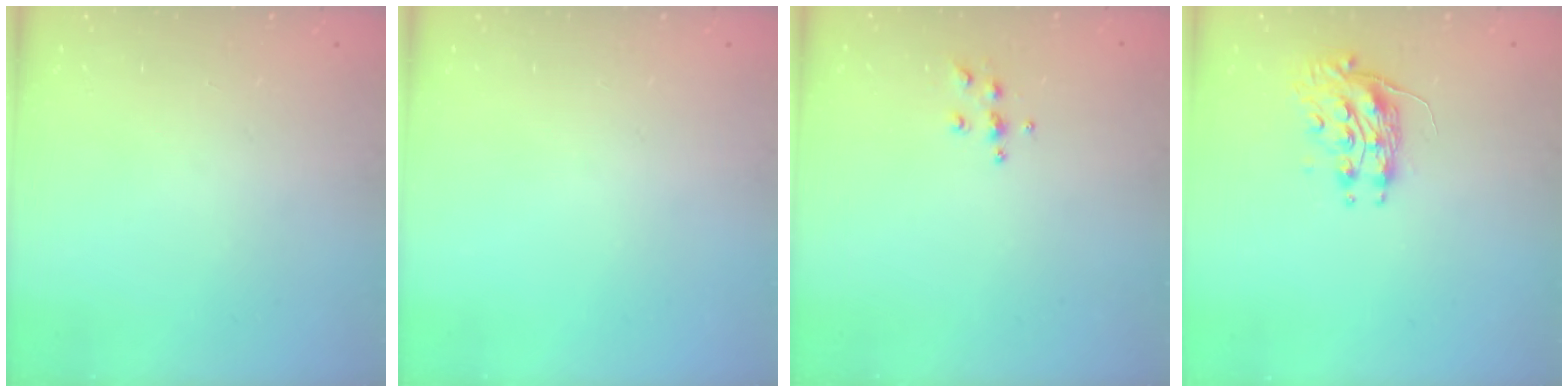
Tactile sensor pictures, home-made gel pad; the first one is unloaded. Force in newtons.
{"total": 0.0}
{"total": 5.6, "press": 5.6, "slide": 0.4}
{"total": 8.8, "press": 8.8, "slide": 0.0}